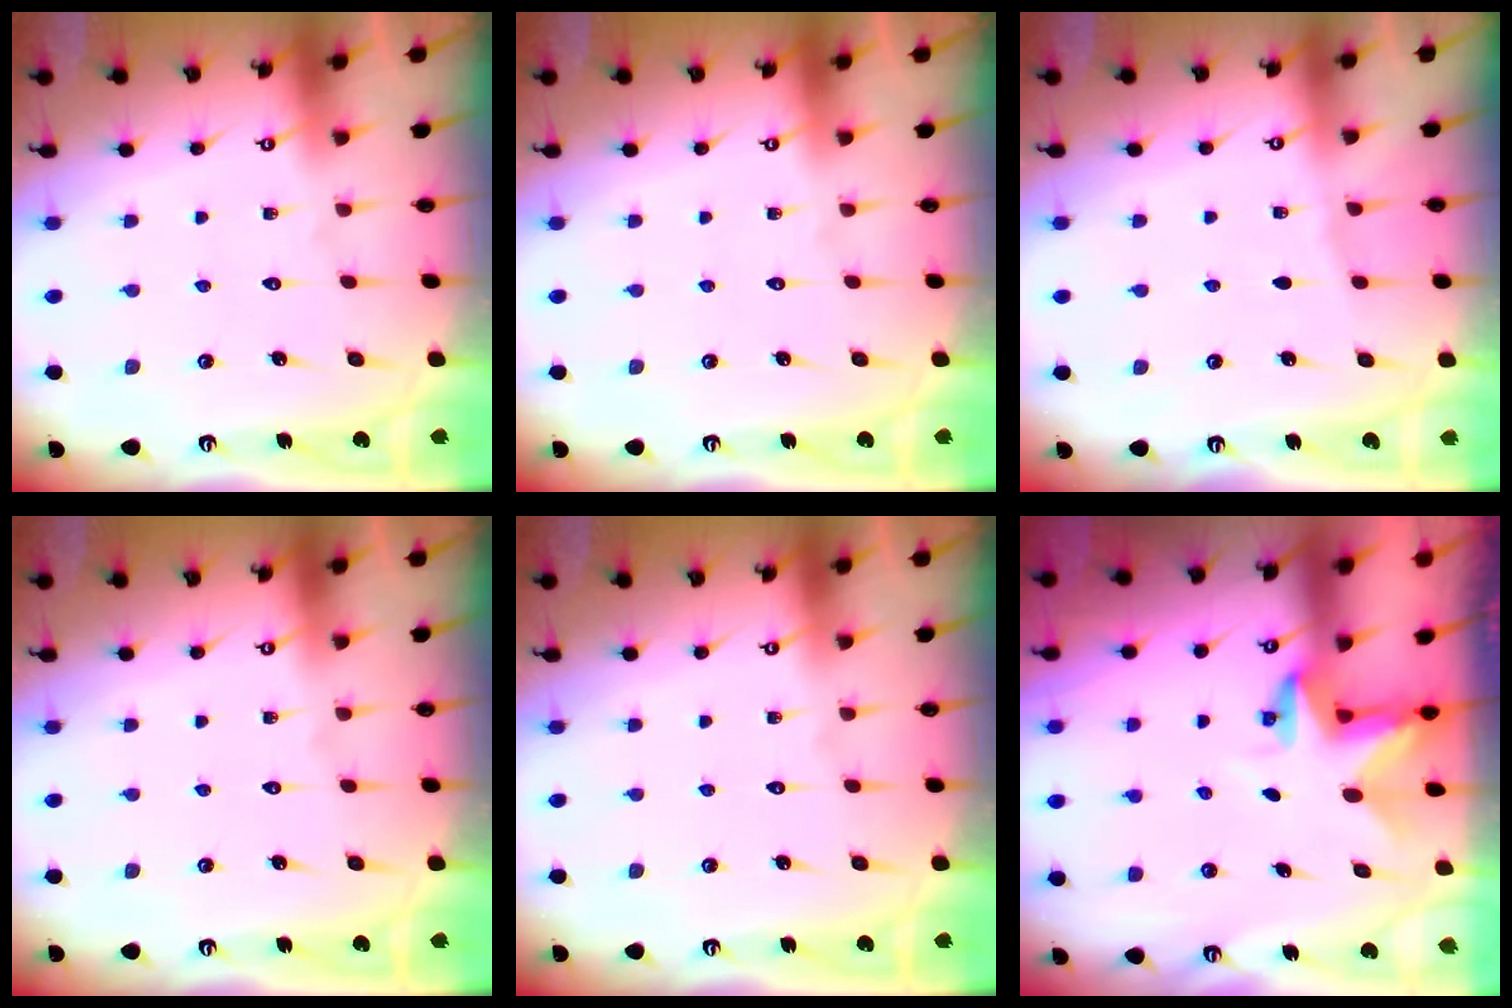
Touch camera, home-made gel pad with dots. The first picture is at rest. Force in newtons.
{"total": 0.0}
{"total": 1.8, "press": 1.8, "slide": 0.3}
{"total": 0.0}
{"total": 0.0}
{"total": 2.8, "press": 2.8, "slide": 0.2}